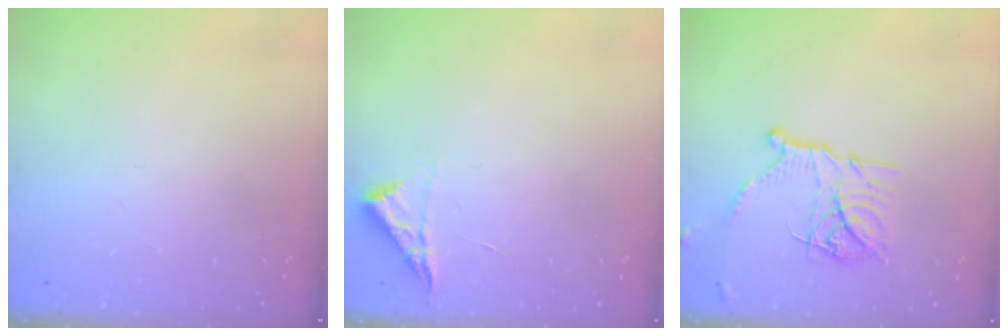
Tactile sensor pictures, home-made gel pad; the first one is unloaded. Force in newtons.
{"total": 5.1, "press": 5.0, "slide": 0.7}
{"total": 14.2, "press": 14.2, "slide": 1.2}